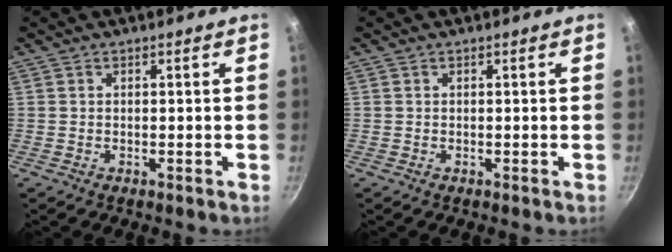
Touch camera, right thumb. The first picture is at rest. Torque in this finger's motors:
{"motor_torque": [0.01, 0.01, 0.00, 0.00, 0.00]}